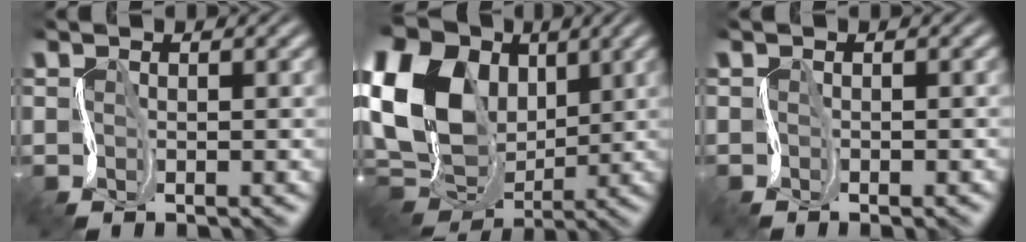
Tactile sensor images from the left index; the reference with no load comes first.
{"total": 16.2, "force": [2.9, 12.4, 10.1], "torque": [-0.218, 0.033, 0.042]}
{"total": 0.7, "force": [-0.7, 0.1, 0.3], "torque": [-0.001, -0.001, -0.012]}